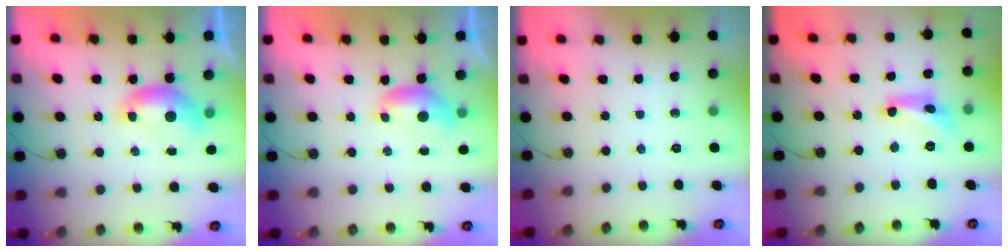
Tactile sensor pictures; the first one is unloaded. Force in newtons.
{"total": 1.3, "press": 1.1, "slide": 0.6}
{"total": 0.0}
{"total": 5.8, "press": 5.8, "slide": 0.4}